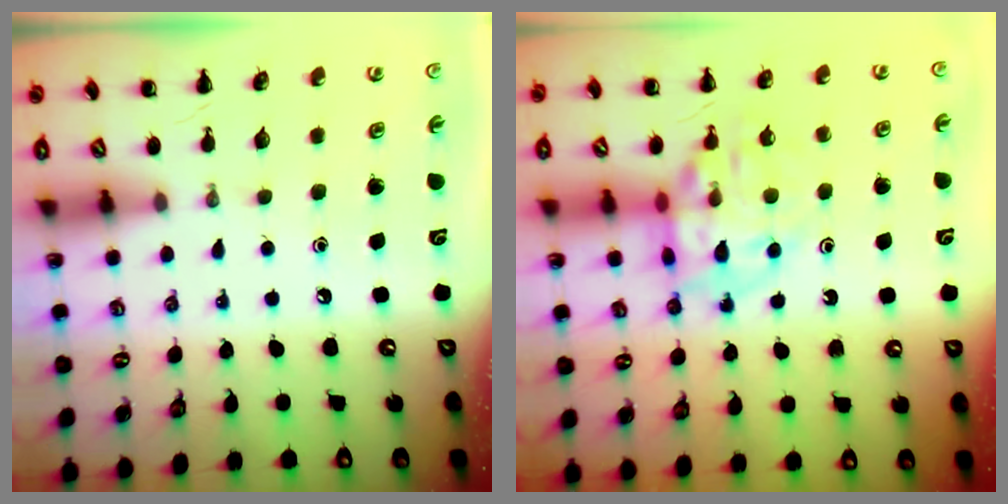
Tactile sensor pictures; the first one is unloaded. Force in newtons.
{"total": 13.2, "press": 13.0, "slide": 2.1}